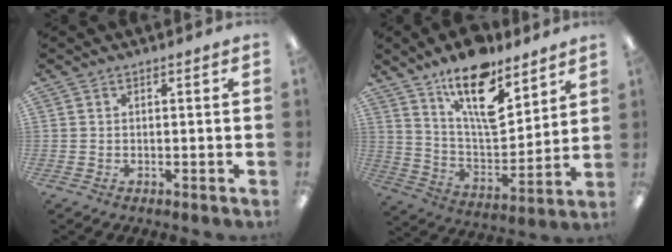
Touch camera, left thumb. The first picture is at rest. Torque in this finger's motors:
{"motor_torque": [0.99, 1.11, 1.30, -1.47, 0.14]}